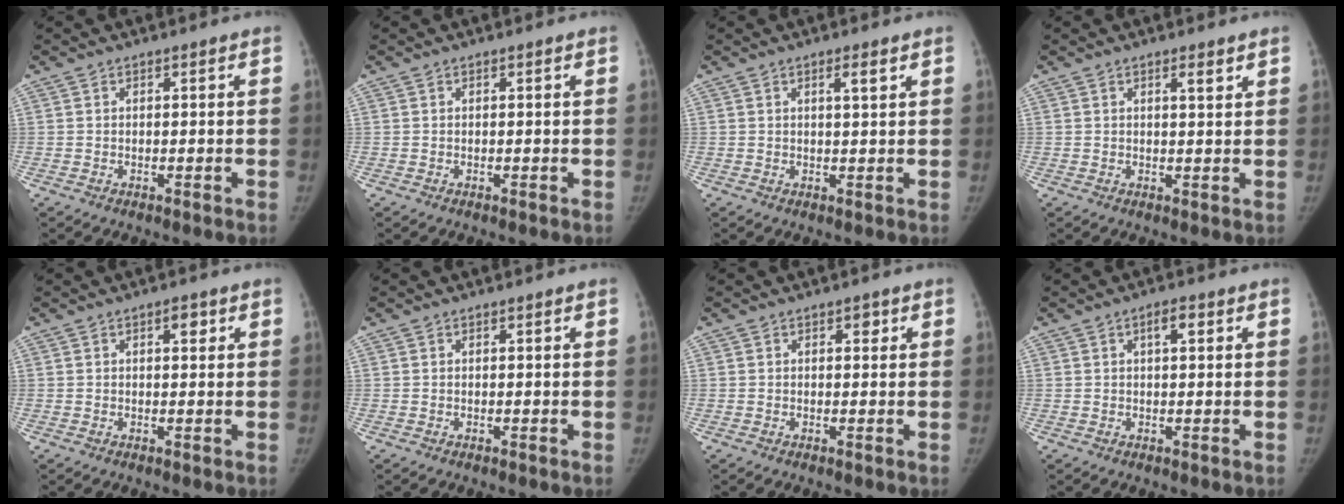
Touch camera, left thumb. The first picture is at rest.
{"total": 0.0}
{"total": 2.2, "force": [1.2, 0.2, 1.9], "torque": [-0.032, -0.007, 0.020]}
{"total": 2.0, "force": [1.3, 0.3, 1.5], "torque": [-0.022, -0.008, 0.021]}
{"total": 2.0, "force": [0.8, 0.9, 1.5], "torque": [-0.014, 0.001, 0.011]}
{"total": 0.0}
{"total": 1.2, "force": [0.5, 0.7, 0.8], "torque": [0.000, 0.002, 0.006]}
{"total": 2.6, "force": [1.0, 0.9, 2.3], "torque": [-0.034, 0.006, 0.016]}